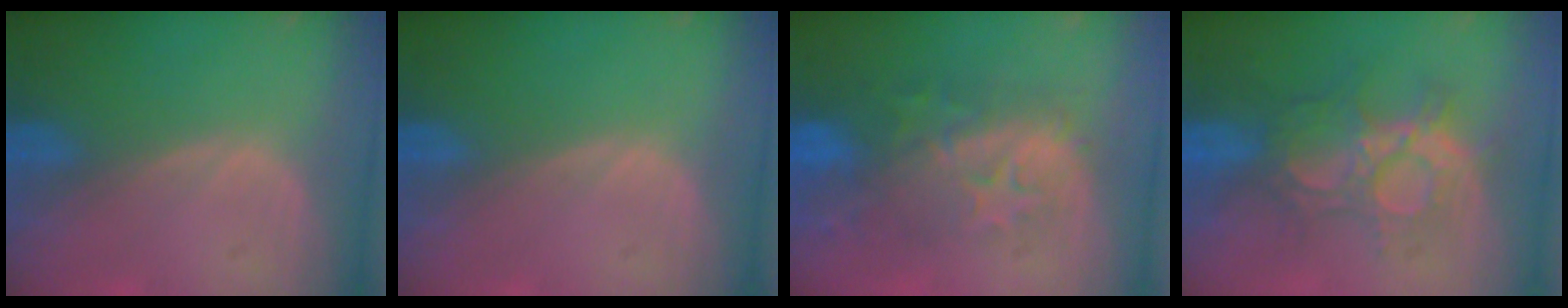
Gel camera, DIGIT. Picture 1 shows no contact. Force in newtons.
{"total": 0.0}
{"total": 9.2, "press": 8.8, "slide": 2.5}
{"total": 8.8, "press": 8.5, "slide": 2.3}